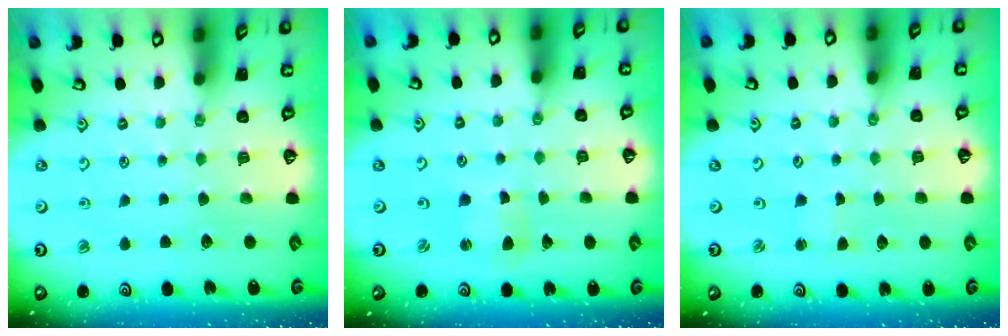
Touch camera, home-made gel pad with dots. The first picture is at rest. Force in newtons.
{"total": 2.7, "press": 2.6, "slide": 0.3}
{"total": 1.0, "press": 1.0, "slide": 0.1}